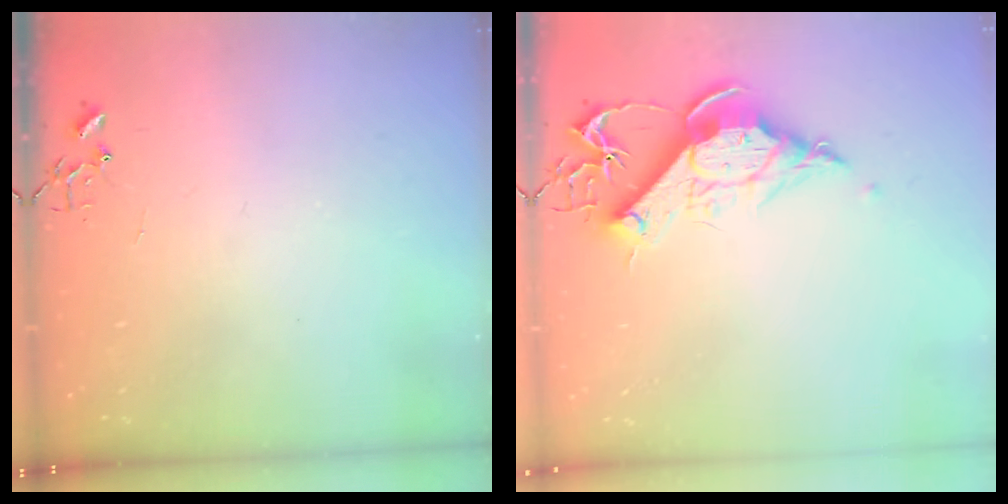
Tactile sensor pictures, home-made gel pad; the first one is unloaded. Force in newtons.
{"total": 13.2, "press": 13.1, "slide": 1.6}